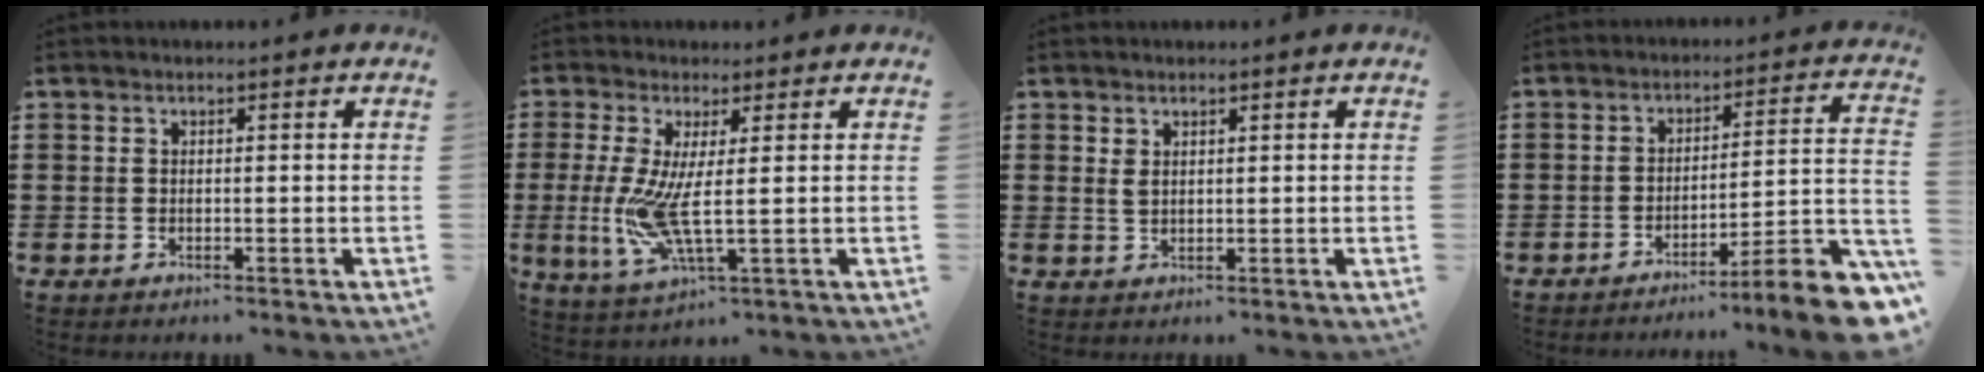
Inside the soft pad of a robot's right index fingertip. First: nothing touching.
{"total": 8.0, "force": [-0.1, 1.4, 7.8], "torque": [-0.177, -0.026, -0.004]}
{"total": 1.3, "force": [0.9, 0.7, 0.8], "torque": [-0.018, 0.003, 0.016]}
{"total": 7.8, "force": [-5.8, -0.1, 5.2], "torque": [-0.068, -0.010, -0.116]}